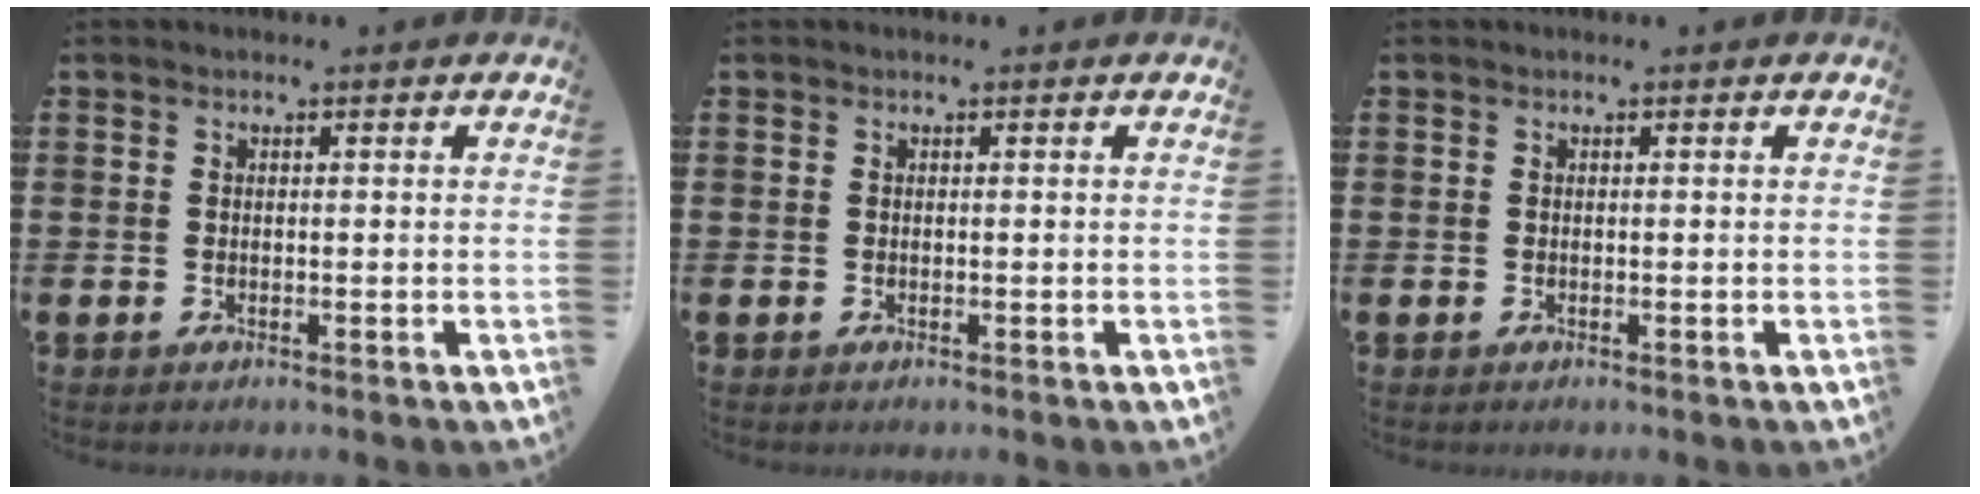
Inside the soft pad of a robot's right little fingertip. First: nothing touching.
{"total": 0.0}
{"total": 0.0}